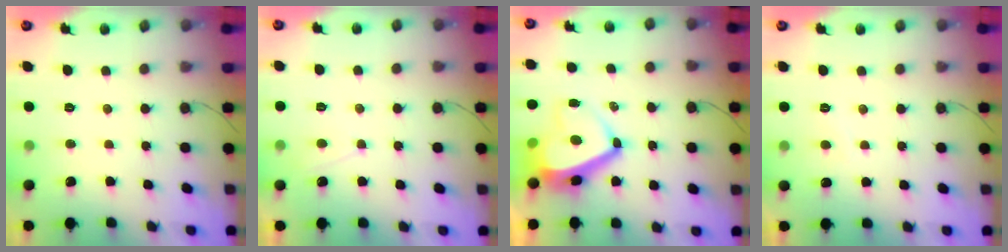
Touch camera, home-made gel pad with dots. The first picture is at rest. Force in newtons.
{"total": 2.0, "press": 2.0, "slide": 0.3}
{"total": 12.6, "press": 12.6, "slide": 1.5}
{"total": 1.1, "press": 0.9, "slide": 0.6}